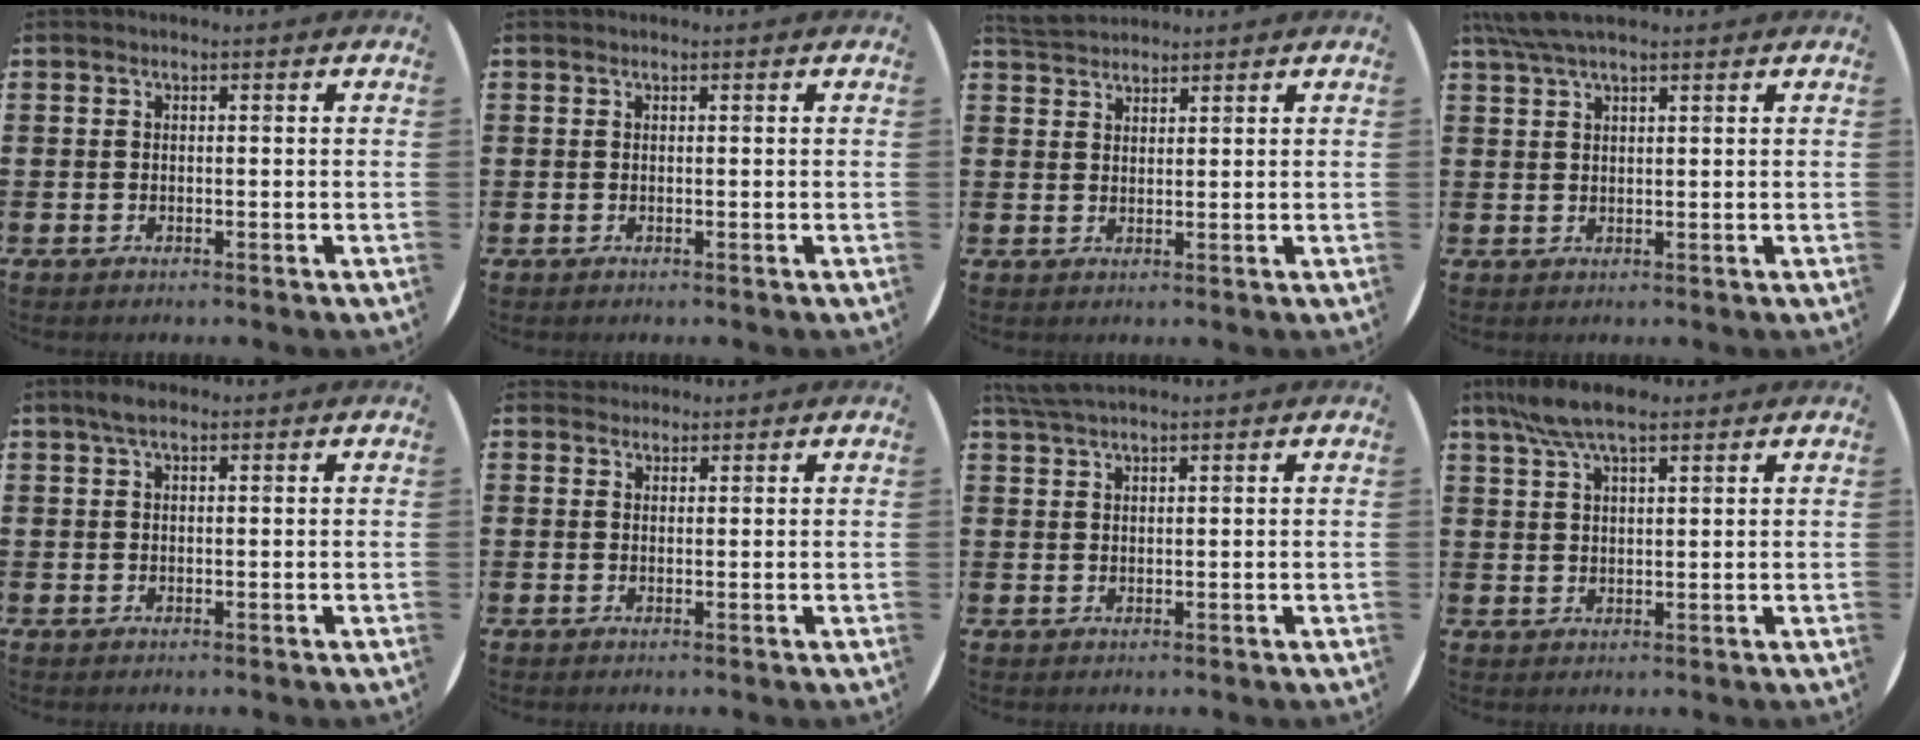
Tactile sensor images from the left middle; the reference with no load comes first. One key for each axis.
{"total": 0.0}
{"total": 3.2, "fx": 3.1, "fy": 0.7, "fz": 0.4, "tx": -0.015, "ty": -0.005, "tz": 0.060}
{"total": 3.9, "fx": 3.1, "fy": 0.7, "fz": 2.3, "tx": -0.051, "ty": 0.002, "tz": 0.057}
{"total": 1.9, "fx": 1.2, "fy": 0.7, "fz": 1.3, "tx": -0.020, "ty": 0.003, "tz": 0.018}
{"total": 1.4, "fx": 1.3, "fy": 0.4, "fz": -0.3, "tx": 0.011, "ty": -0.001, "tz": 0.024}
{"total": 2.9, "fx": 2.6, "fy": 0.3, "fz": 1.4, "tx": -0.033, "ty": 0.003, "tz": 0.048}
{"total": 6.5, "fx": 4.9, "fy": 1.8, "fz": 3.9, "tx": -0.089, "ty": -0.001, "tz": 0.089}